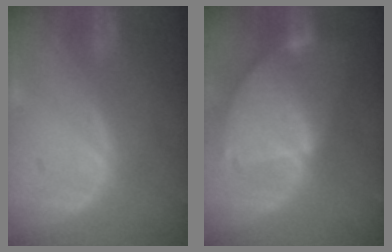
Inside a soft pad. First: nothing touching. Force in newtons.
{"total": 9.4, "press": 8.1, "slide": 4.8}